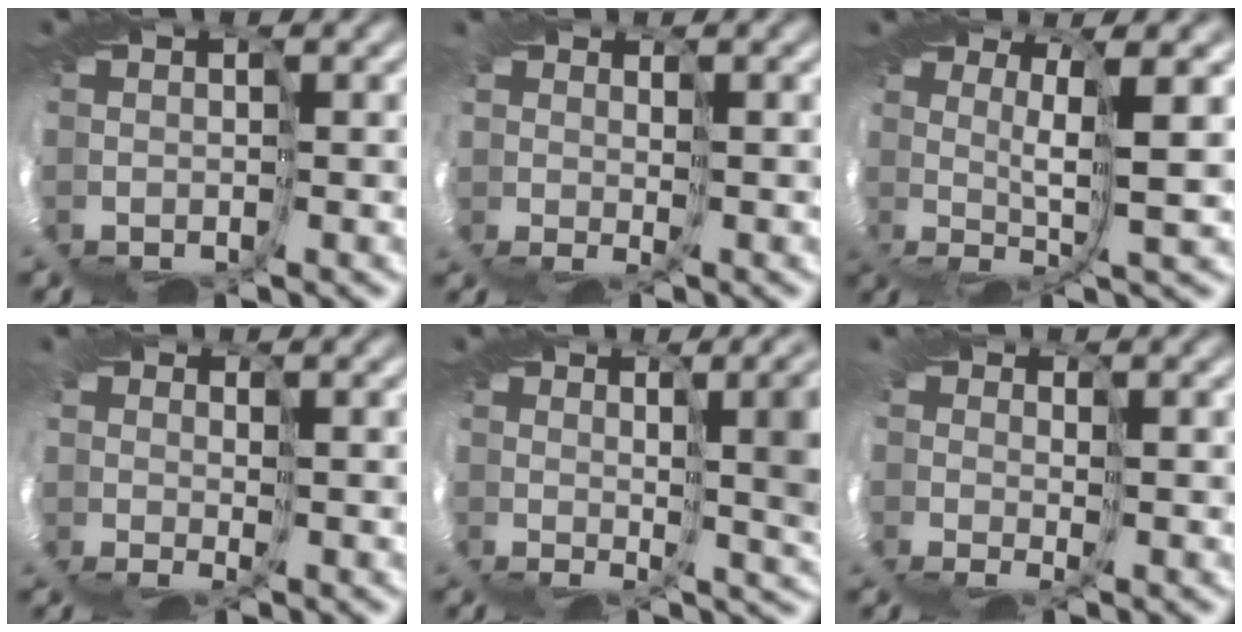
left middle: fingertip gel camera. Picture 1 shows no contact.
{"total": 1.4, "force": [0.9, 1.0, 0.6], "torque": [-0.017, 0.001, 0.017]}
{"total": 3.5, "force": [1.5, -0.4, 3.1], "torque": [-0.064, 0.005, 0.019]}
{"total": 0.9, "force": [0.8, 0.2, 0.3], "torque": [-0.013, 0.000, 0.012]}
{"total": 8.4, "force": [1.5, 2.9, 7.7], "torque": [-0.097, 0.001, 0.031]}
{"total": 1.2, "force": [0.5, 0.6, 0.9], "torque": [-0.024, 0.004, 0.005]}